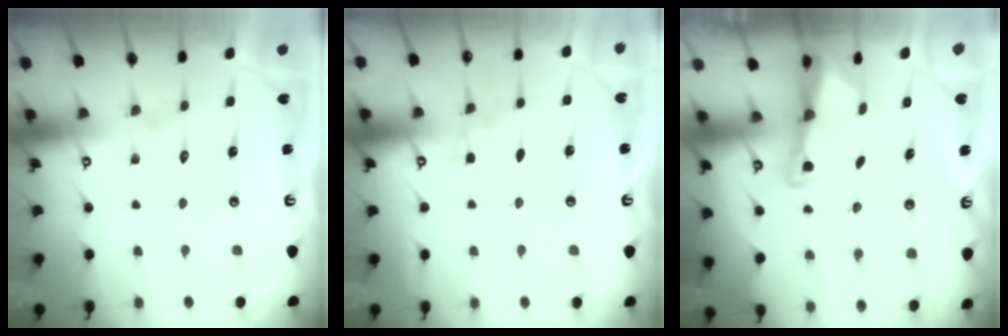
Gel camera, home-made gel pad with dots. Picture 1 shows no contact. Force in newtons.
{"total": 2.5, "press": 2.4, "slide": 0.4}
{"total": 2.4, "press": 2.3, "slide": 0.5}